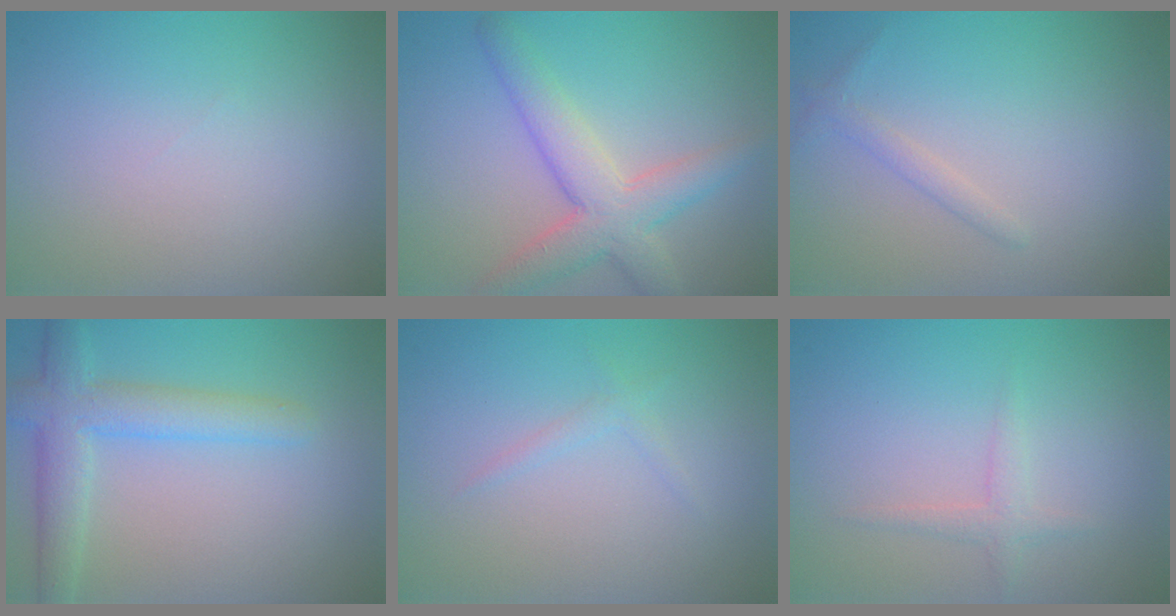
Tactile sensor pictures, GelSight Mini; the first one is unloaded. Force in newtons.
{"total": 5.3, "press": 5.3, "slide": 0.2}
{"total": 1.1, "press": 1.1, "slide": 0.1}
{"total": 4.4, "press": 4.4, "slide": 0.2}
{"total": 0.8, "press": 0.8, "slide": 0.0}
{"total": 1.3, "press": 1.3, "slide": 0.0}